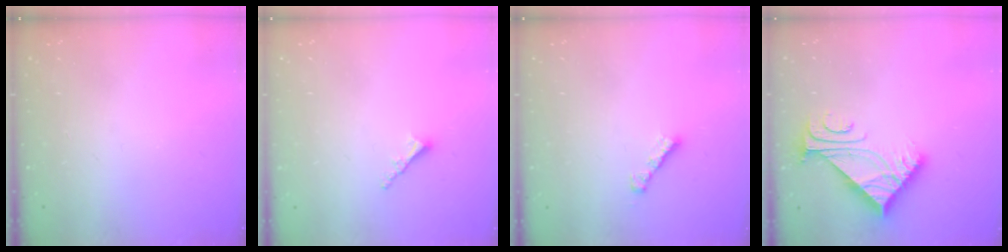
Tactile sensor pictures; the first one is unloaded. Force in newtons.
{"total": 2.3, "press": 2.2, "slide": 0.6}
{"total": 2.3, "press": 2.3, "slide": 0.4}
{"total": 6.1, "press": 6.1, "slide": 0.7}